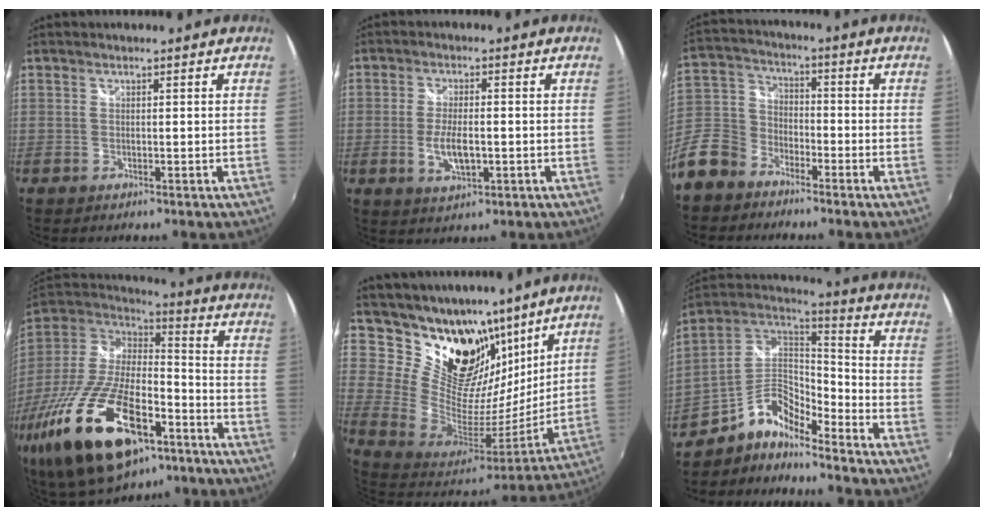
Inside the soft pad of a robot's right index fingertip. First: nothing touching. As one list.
[{"total": 6.0, "force": [-1.3, 2.4, 5.3], "torque": [-0.108, -0.008, -0.021]}, {"total": 13.5, "force": [-9.0, 8.9, 4.9], "torque": [-0.138, 0.028, -0.178]}, {"total": 31.0, "force": [-16.4, 13.7, 22.4], "torque": [-0.453, -0.040, -0.273]}, {"total": 22.5, "force": [15.7, 12.6, 9.9], "torque": [-0.203, -0.023, 0.289]}, {"total": 10.9, "force": [-7.7, 4.5, 6.3], "torque": [-0.136, 0.026, -0.154]}]